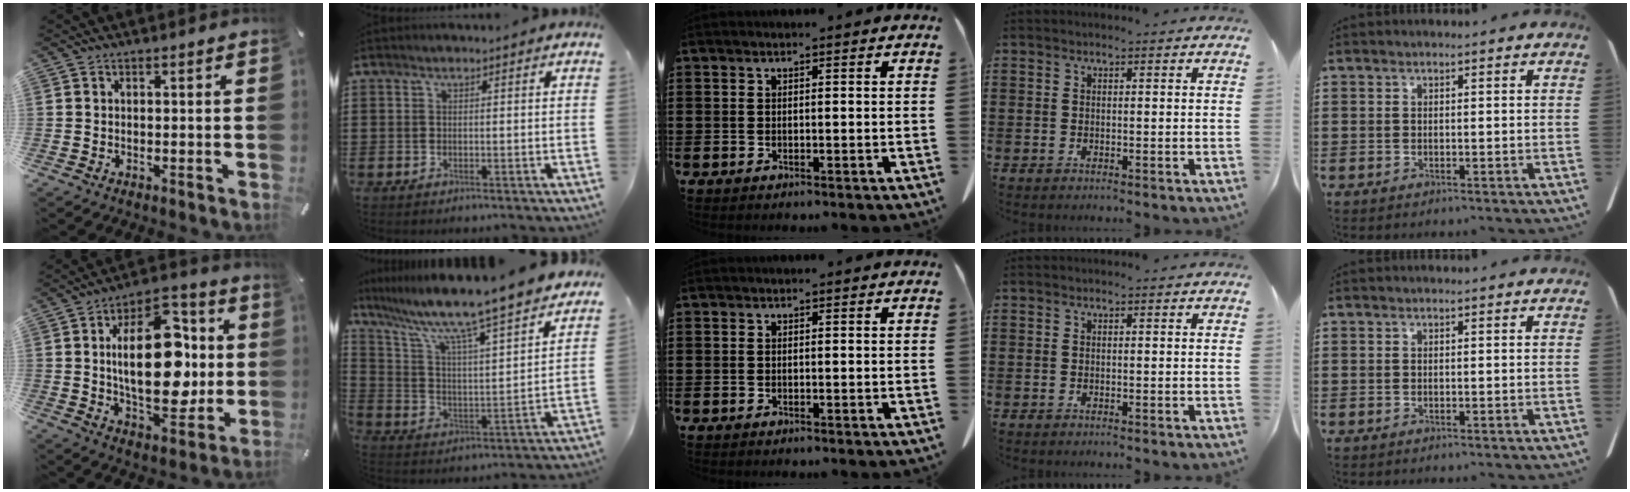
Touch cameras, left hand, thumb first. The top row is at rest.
{"thumb": {"total": 23.1, "force": [1.8, 13.1, 19.0], "torque": [-0.307, -0.005, 0.027]}, "index": {"total": 9.9, "force": [8.5, -0.5, 5.1], "torque": [-0.134, -0.069, 0.134]}}